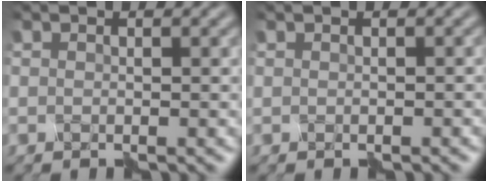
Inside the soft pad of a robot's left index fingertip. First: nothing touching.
{"total": 0.0}